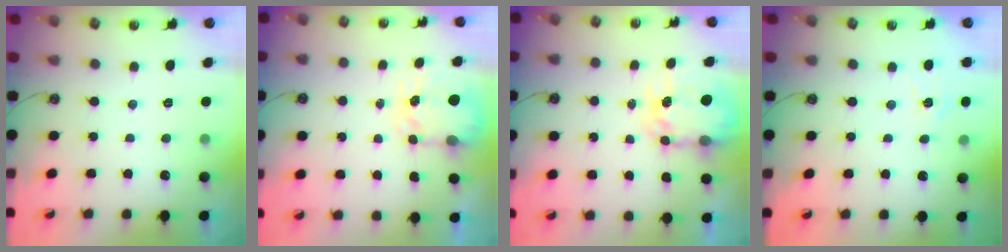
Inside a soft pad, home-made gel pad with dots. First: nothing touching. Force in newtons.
{"total": 3.7, "press": 3.7, "slide": 0.5}
{"total": 5.4, "press": 5.4, "slide": 0.6}
{"total": 5.0, "press": 5.0, "slide": 0.5}